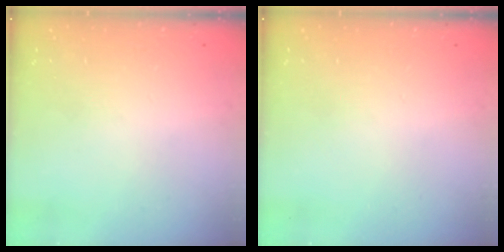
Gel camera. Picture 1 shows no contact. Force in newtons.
{"total": 0.0}